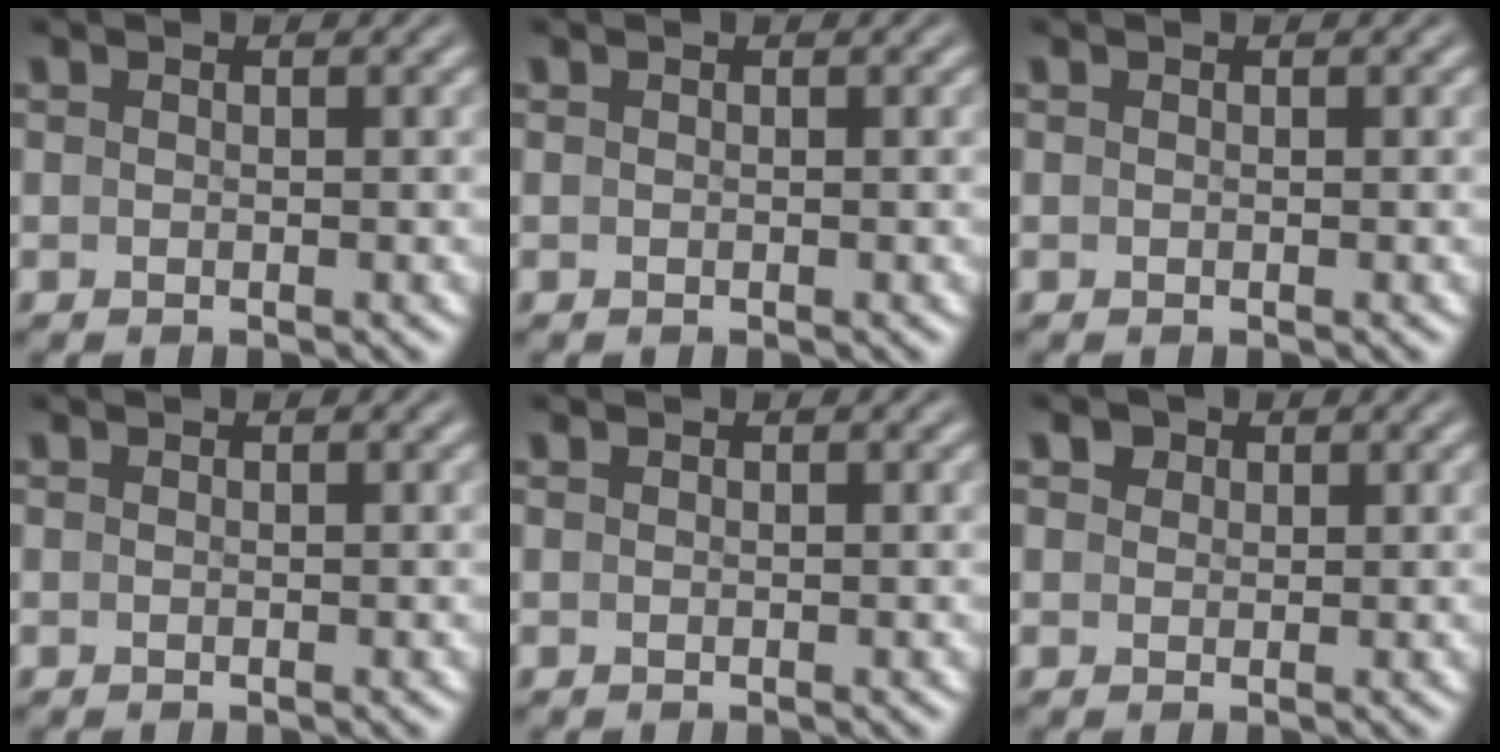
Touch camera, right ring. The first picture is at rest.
{"total": 0.0}
{"total": 0.0}
{"total": 0.0}
{"total": 0.0}
{"total": 2.5, "force": [1.4, 1.8, 1.0], "torque": [-0.020, -0.003, 0.029]}